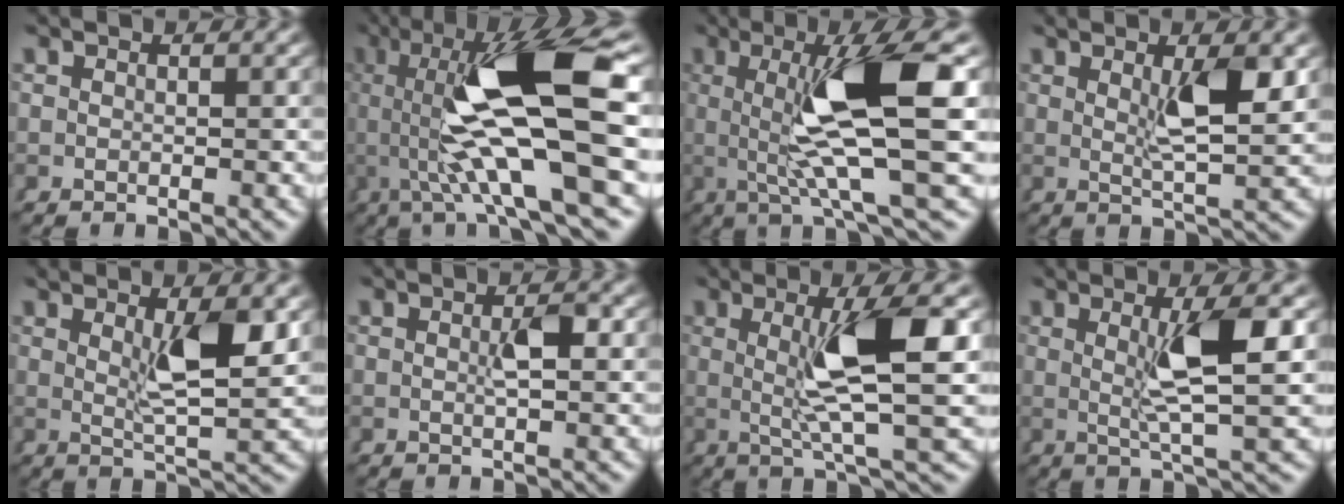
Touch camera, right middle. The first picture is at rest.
{"total": 13.4, "force": [0.9, 3.2, 13.0], "torque": [-0.231, 0.005, 0.018]}
{"total": 10.5, "force": [0.8, 1.4, 10.4], "torque": [-0.179, 0.002, 0.019]}
{"total": 4.5, "force": [1.3, 0.5, 4.2], "torque": [-0.071, -0.012, 0.031]}
{"total": 5.0, "force": [1.6, 0.6, 4.6], "torque": [-0.080, -0.014, 0.037]}
{"total": 2.1, "force": [0.0, 0.4, 2.1], "torque": [-0.030, -0.003, 0.000]}
{"total": 7.9, "force": [0.7, 0.6, 7.9], "torque": [-0.131, -0.002, 0.019]}
{"total": 6.1, "force": [0.9, 0.3, 6.0], "torque": [-0.098, -0.004, 0.022]}